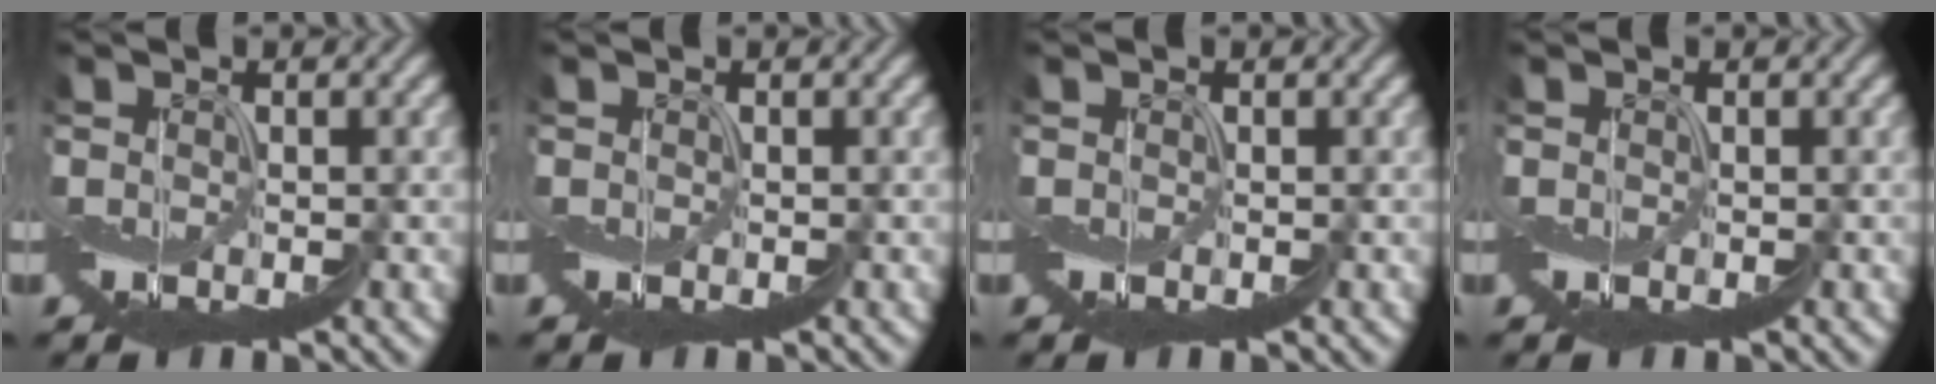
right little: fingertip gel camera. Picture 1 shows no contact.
{"total": 0.0}
{"total": 0.0}
{"total": 0.0}